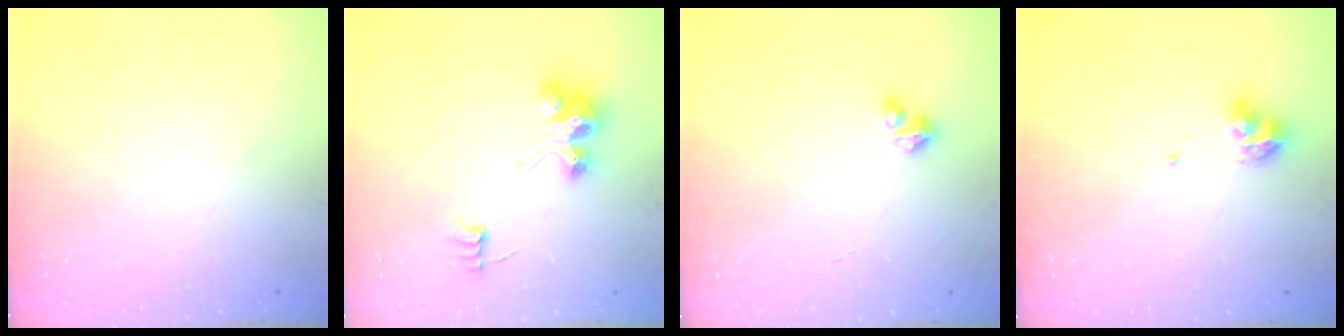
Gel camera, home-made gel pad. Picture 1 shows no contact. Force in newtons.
{"total": 6.8, "press": 6.8, "slide": 0.2}
{"total": 2.8, "press": 2.8, "slide": 0.2}
{"total": 8.5, "press": 8.4, "slide": 0.9}